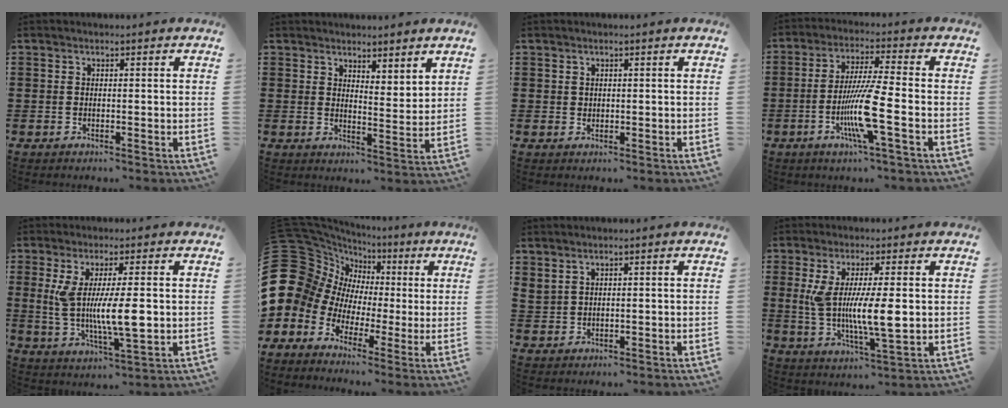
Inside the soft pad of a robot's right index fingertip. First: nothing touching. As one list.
[{"total": 3.1, "force": [3.1, 0.7, 0.0], "torque": [-0.010, -0.006, 0.058]}, {"total": 0.8, "force": [0.5, 0.6, 0.2], "torque": [-0.006, 0.003, 0.010]}, {"total": 9.9, "force": [-3.2, 0.4, 9.3], "torque": [-0.188, -0.017, -0.066]}, {"total": 9.8, "force": [0.3, 2.3, 9.5], "torque": [-0.183, -0.011, 0.000]}, {"total": 15.0, "force": [0.9, 13.7, 6.2], "torque": [-0.213, -0.021, 0.024]}, {"total": 1.5, "force": [1.3, 0.6, 0.4], "torque": [-0.012, 0.001, 0.026]}, {"total": 9.1, "force": [0.5, 2.2, 8.8], "torque": [-0.182, -0.007, 0.001]}]